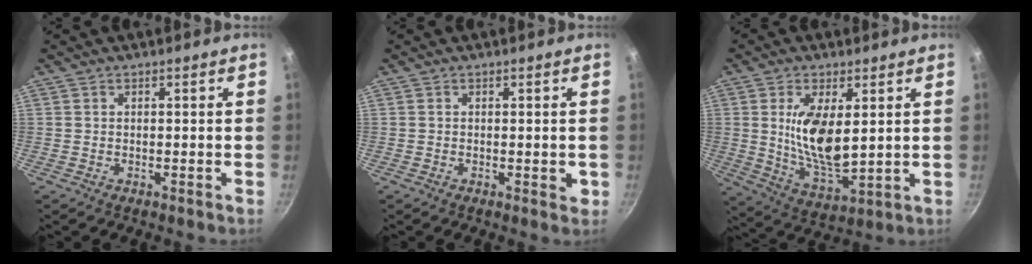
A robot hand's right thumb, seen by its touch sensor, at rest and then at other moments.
{"total": 1.7, "force": [-0.1, 0.8, 1.5], "torque": [-0.014, 0.001, -0.003]}
{"total": 12.1, "force": [2.5, 5.3, 10.6], "torque": [-0.192, -0.030, 0.057]}